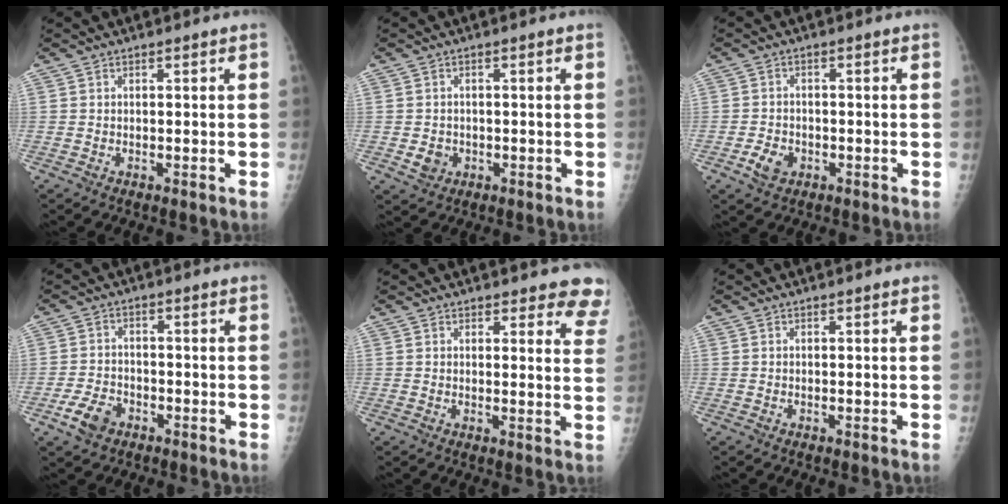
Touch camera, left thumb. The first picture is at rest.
{"total": 3.3, "force": [-0.8, 2.9, 1.2], "torque": [-0.008, 0.003, -0.007]}
{"total": 4.1, "force": [-1.7, 3.1, 2.0], "torque": [-0.029, 0.006, -0.028]}
{"total": 5.6, "force": [-3.1, 3.8, 2.8], "torque": [-0.046, 0.014, -0.054]}
{"total": 8.3, "force": [7.6, 3.1, 1.1], "torque": [0.046, -0.038, 0.050]}
{"total": 0.0}